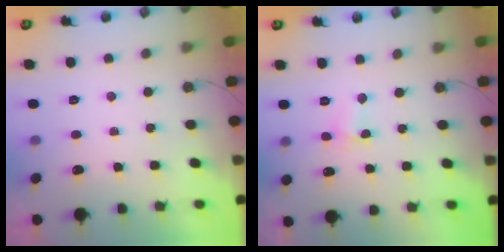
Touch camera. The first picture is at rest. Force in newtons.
{"total": 1.7, "press": 1.5, "slide": 0.7}